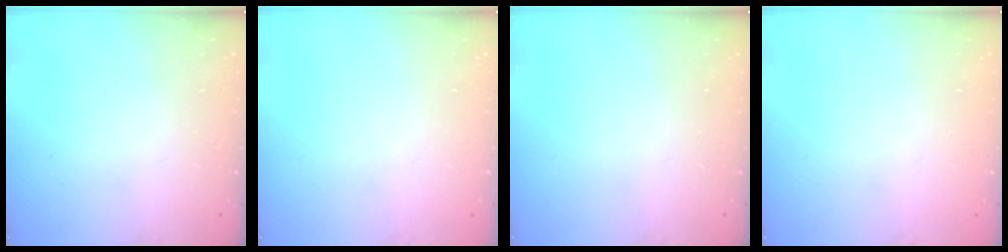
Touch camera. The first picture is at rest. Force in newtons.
{"total": 0.0}
{"total": 0.0}
{"total": 0.0}